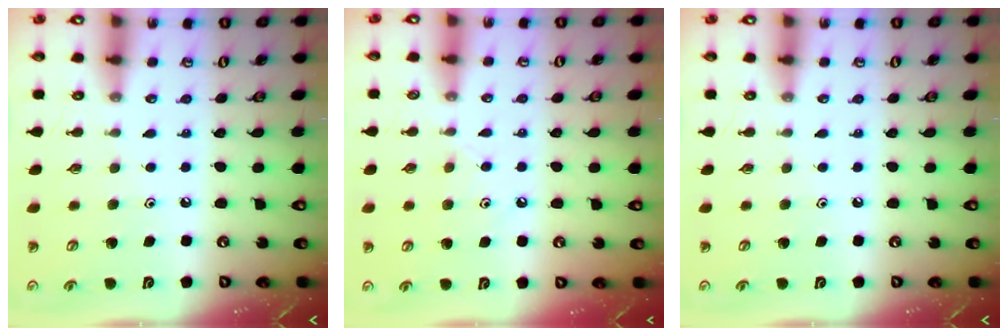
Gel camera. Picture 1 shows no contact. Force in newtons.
{"total": 7.2, "press": 7.1, "slide": 1.0}
{"total": 0.0}